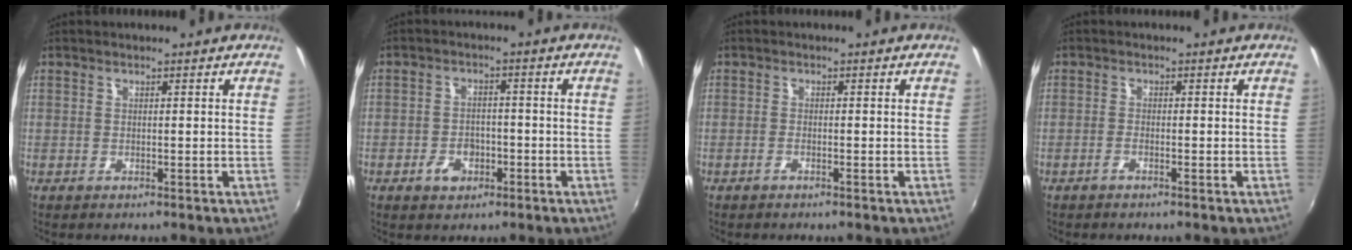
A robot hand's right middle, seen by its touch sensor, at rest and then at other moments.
{"total": 4.5, "force": [-2.4, 3.1, 2.2], "torque": [-0.051, 0.006, -0.036]}
{"total": 0.8, "force": [-0.7, 0.0, 0.5], "torque": [-0.011, 0.000, -0.017]}
{"total": 1.0, "force": [-0.9, 0.0, 0.6], "torque": [-0.018, 0.001, -0.021]}